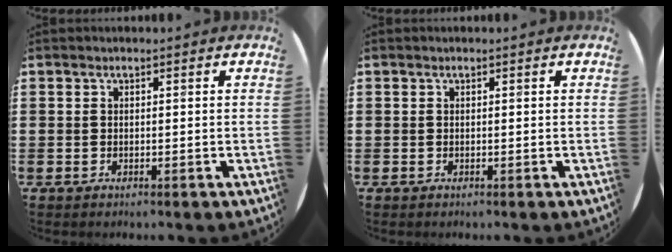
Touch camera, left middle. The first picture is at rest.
{"total": 0.0}